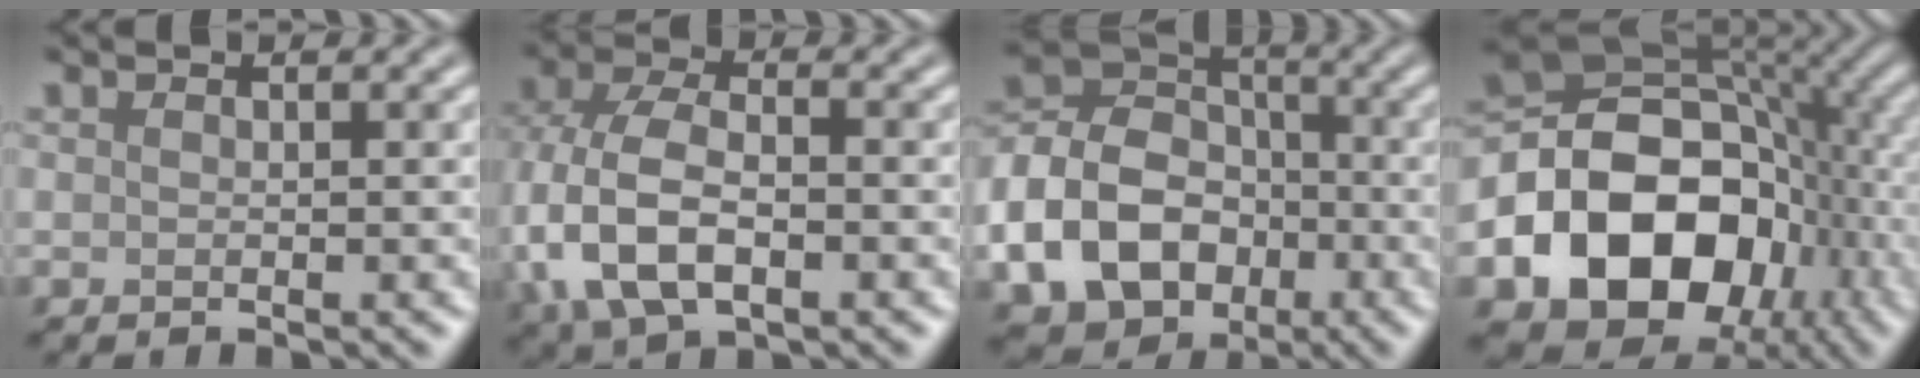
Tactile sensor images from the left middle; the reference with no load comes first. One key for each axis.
{"total": 9.0, "fx": -2.2, "fy": 5.4, "fz": 6.9, "tx": -0.166, "ty": -0.004, "tz": -0.053}
{"total": 9.8, "fx": -3.3, "fy": 7.4, "fz": 5.5, "tx": -0.109, "ty": -0.001, "tz": -0.068}
{"total": 15.6, "fx": -4.7, "fy": 11.5, "fz": 9.4, "tx": -0.165, "ty": -0.015, "tz": -0.087}